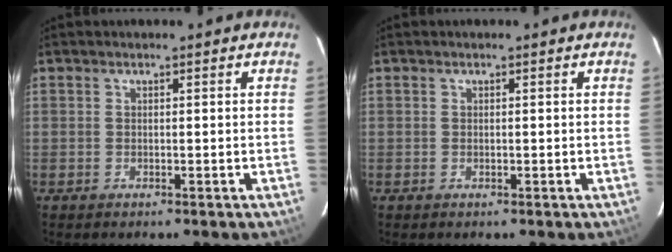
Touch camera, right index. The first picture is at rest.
{"total": 0.0}